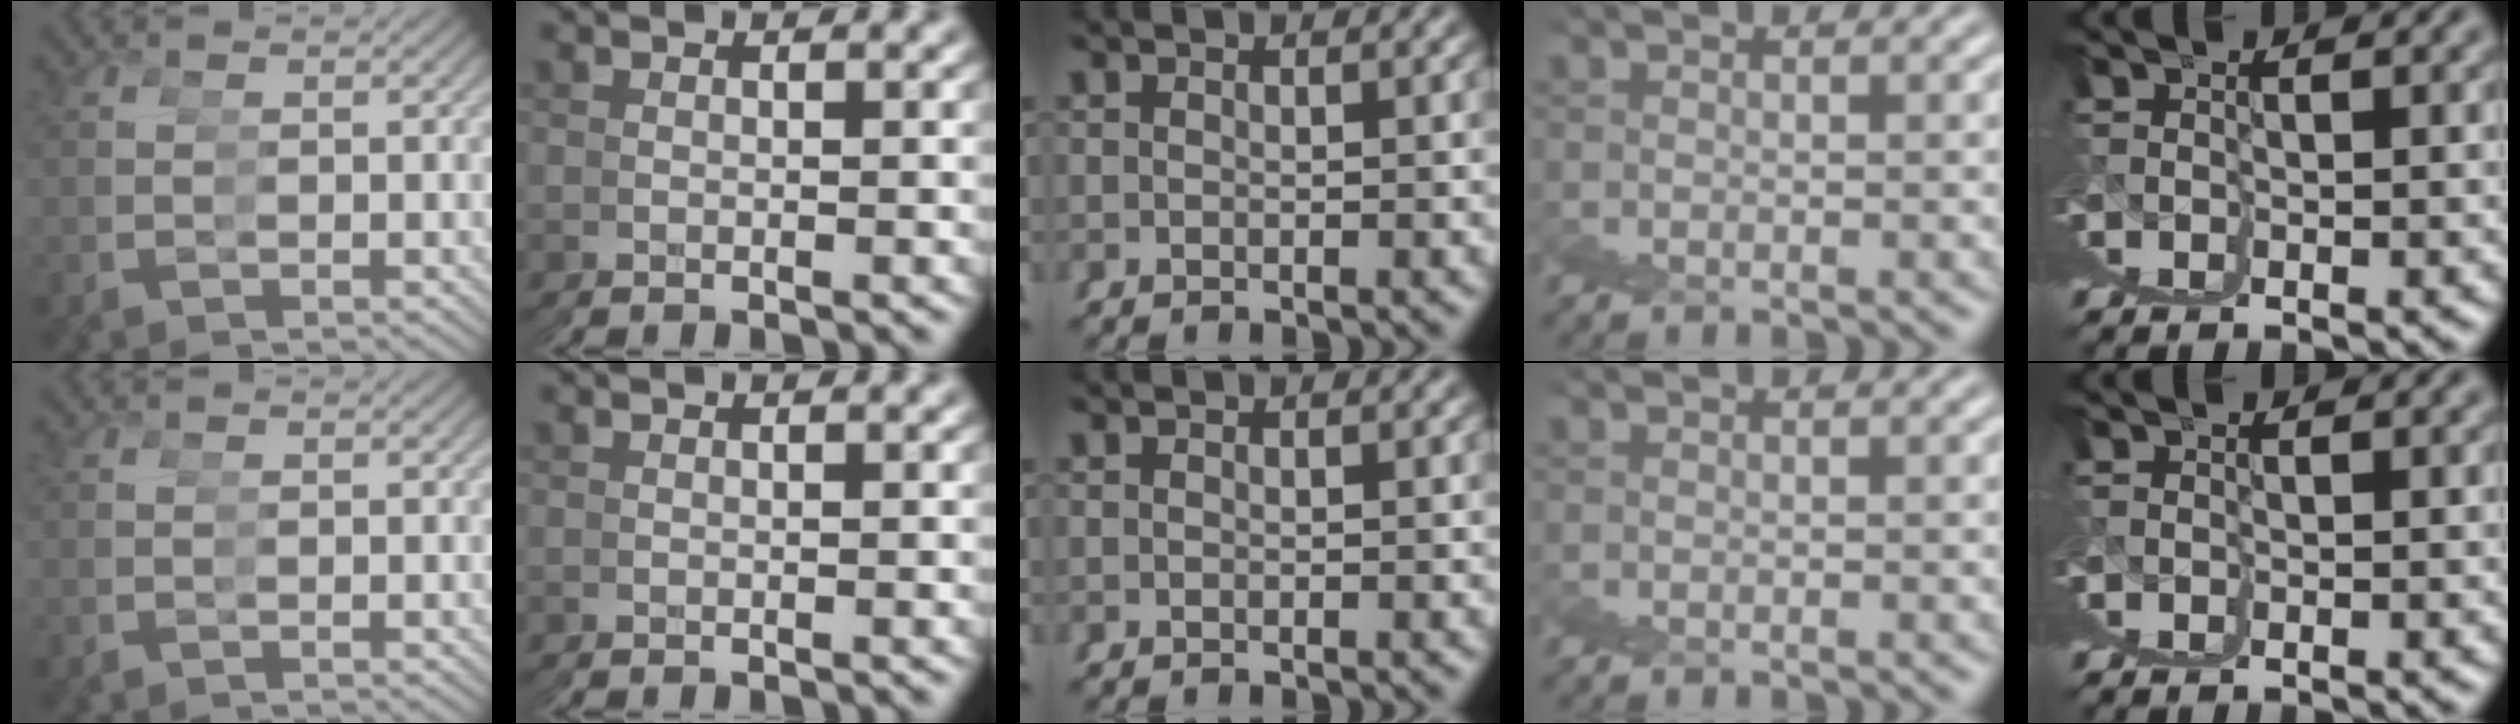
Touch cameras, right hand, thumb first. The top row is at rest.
{}